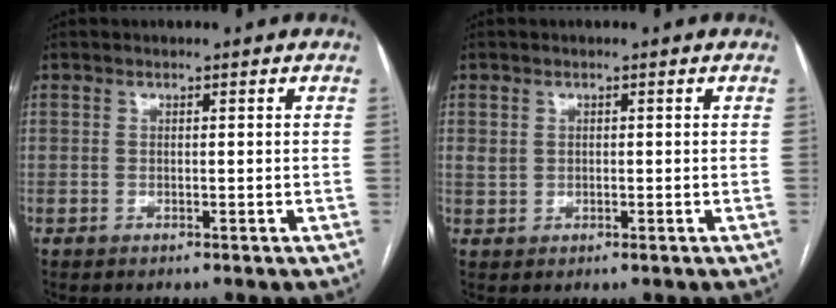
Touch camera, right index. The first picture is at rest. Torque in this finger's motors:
{"motor_torque": [-0.01, -0.04, 0.00, 0.01]}